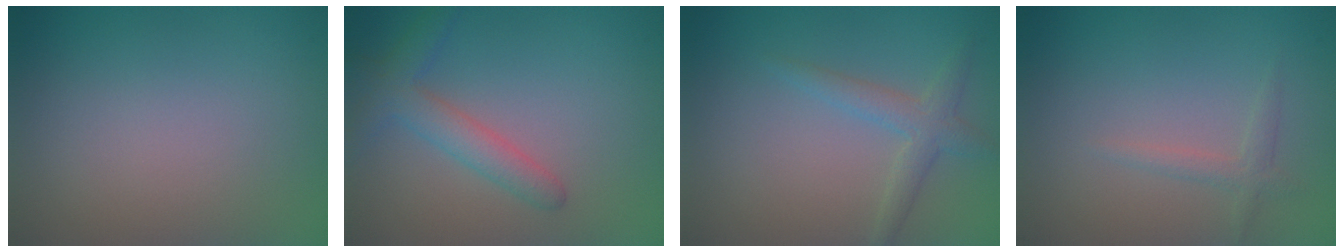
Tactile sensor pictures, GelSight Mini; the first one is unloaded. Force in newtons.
{"total": 3.3, "press": 3.3, "slide": 0.2}
{"total": 2.2, "press": 2.2, "slide": 0.1}
{"total": 1.3, "press": 1.3, "slide": 0.0}